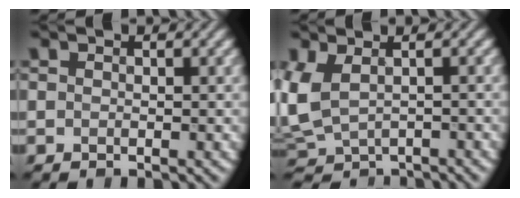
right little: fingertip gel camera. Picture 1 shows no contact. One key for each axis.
{"total": 3.8, "fx": -0.1, "fy": 2.6, "fz": 2.8, "tx": -0.081, "ty": -0.015, "tz": 0.012}